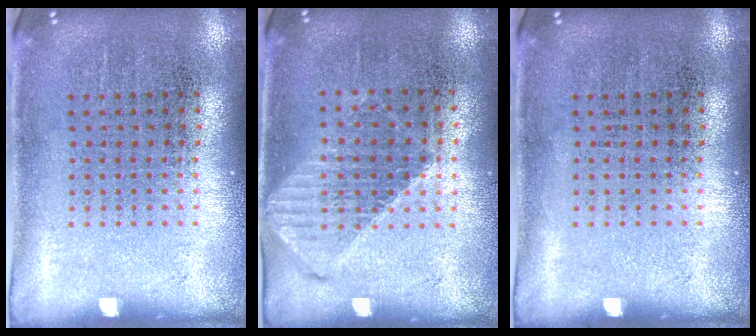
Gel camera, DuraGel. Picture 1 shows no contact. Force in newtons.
{"total": 1.2, "press": 1.1, "slide": 0.5}
{"total": 0.0}